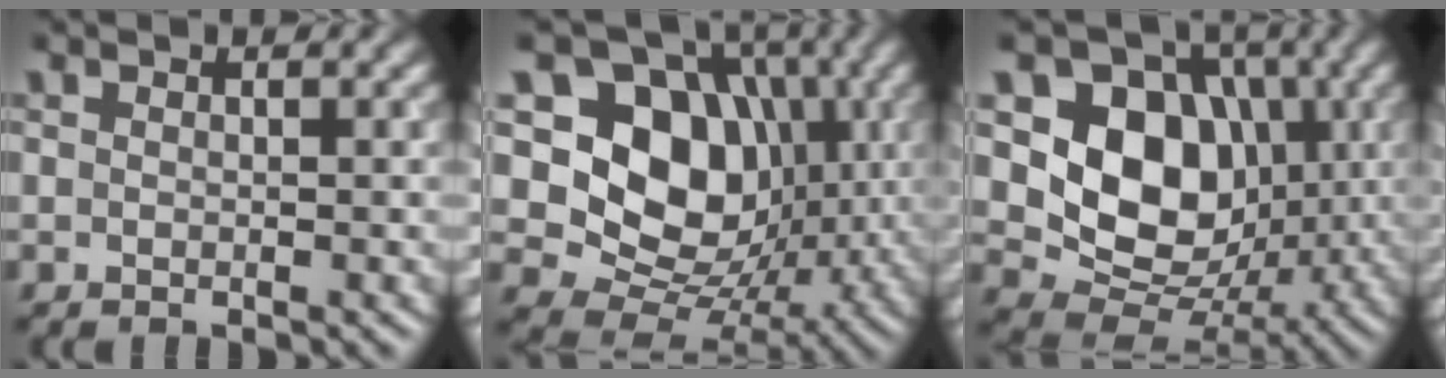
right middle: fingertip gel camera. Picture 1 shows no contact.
{"total": 12.0, "force": [1.9, 9.4, 7.3], "torque": [-0.110, -0.006, 0.020]}
{"total": 10.1, "force": [1.5, 8.0, 5.9], "torque": [-0.106, -0.017, 0.023]}